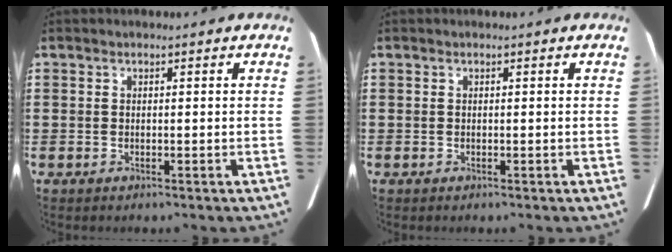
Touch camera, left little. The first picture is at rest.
{"total": 0.0}